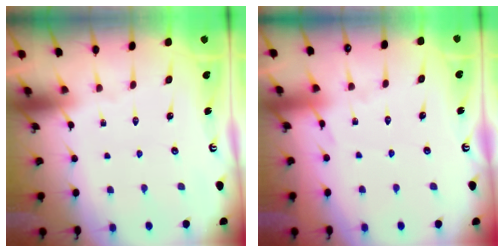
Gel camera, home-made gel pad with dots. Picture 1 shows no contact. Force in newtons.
{"total": 3.8, "press": 3.8, "slide": 0.5}